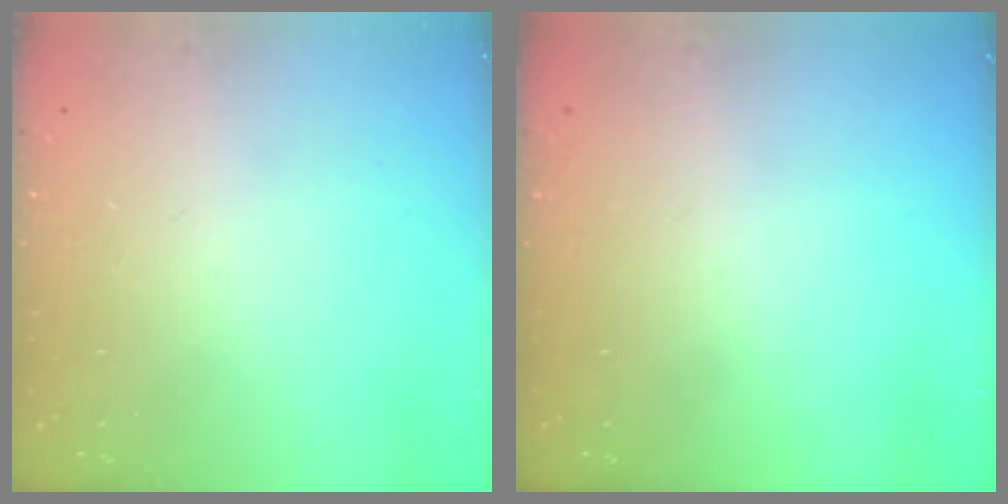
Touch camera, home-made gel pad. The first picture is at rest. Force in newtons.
{"total": 0.0}